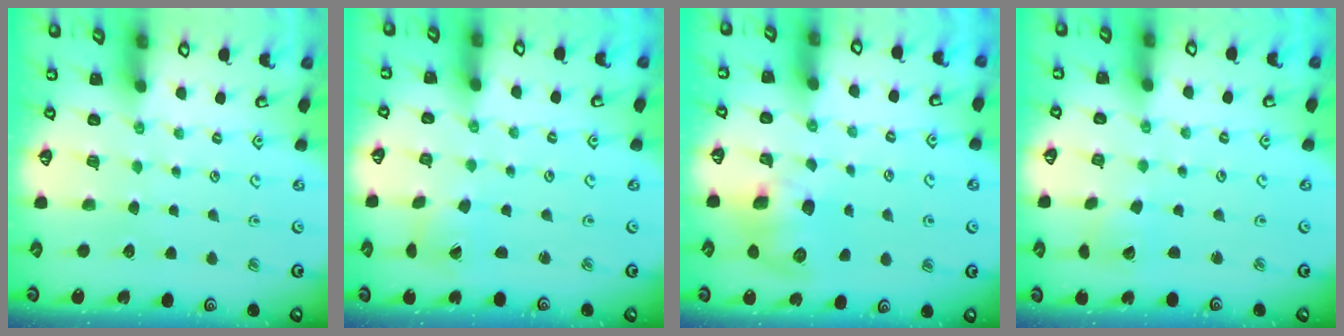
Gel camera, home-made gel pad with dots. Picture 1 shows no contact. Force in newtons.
{"total": 1.5, "press": 1.4, "slide": 0.2}
{"total": 9.5, "press": 9.4, "slide": 0.6}
{"total": 2.4, "press": 2.4, "slide": 0.3}